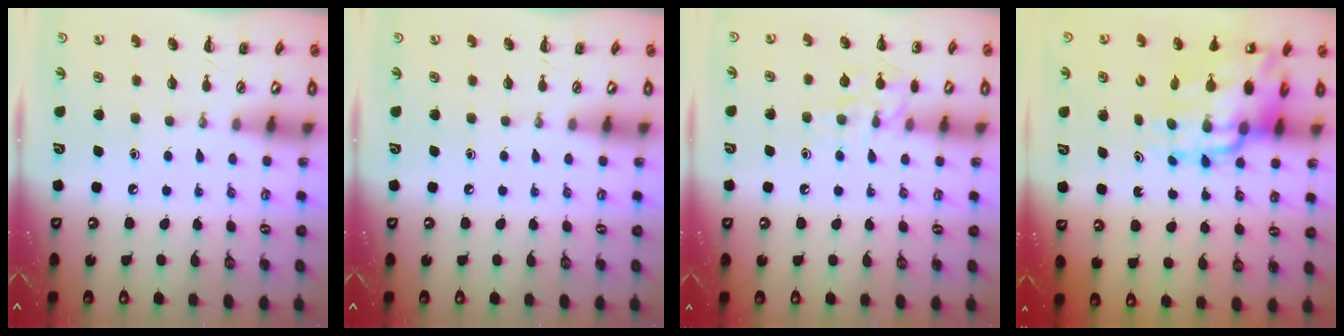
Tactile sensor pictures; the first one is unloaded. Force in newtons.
{"total": 0.0}
{"total": 10.0, "press": 10.0, "slide": 0.9}
{"total": 19.1, "press": 18.4, "slide": 5.2}